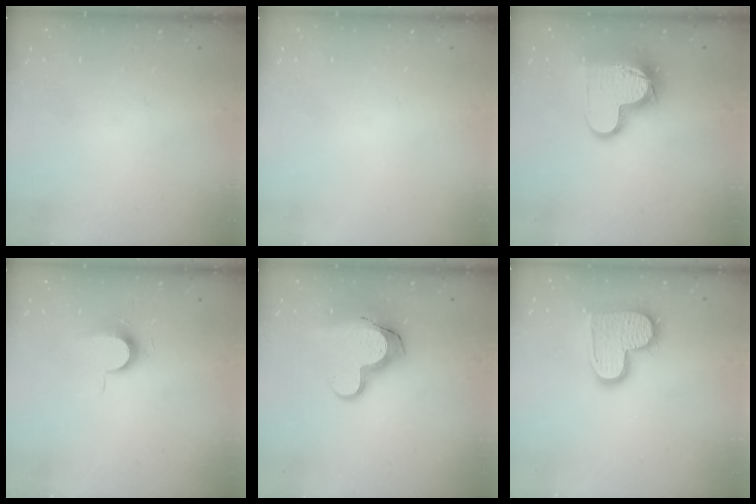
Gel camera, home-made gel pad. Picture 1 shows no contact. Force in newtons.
{"total": 0.0}
{"total": 15.8, "press": 15.8, "slide": 1.2}
{"total": 6.9, "press": 6.9, "slide": 0.6}
{"total": 13.4, "press": 13.4, "slide": 1.1}
{"total": 14.0, "press": 13.9, "slide": 0.8}